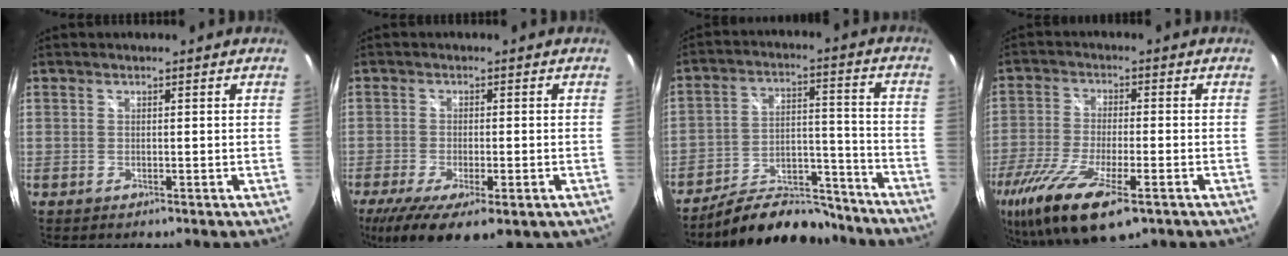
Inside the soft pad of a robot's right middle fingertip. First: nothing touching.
{"total": 13.6, "force": [-7.7, 4.8, 10.2], "torque": [-0.203, -0.055, -0.116]}
{"total": 15.3, "force": [-13.6, 5.3, 4.7], "torque": [-0.085, 0.033, -0.194]}
{"total": 18.2, "force": [-10.2, 5.8, 13.9], "torque": [-0.290, -0.070, -0.185]}